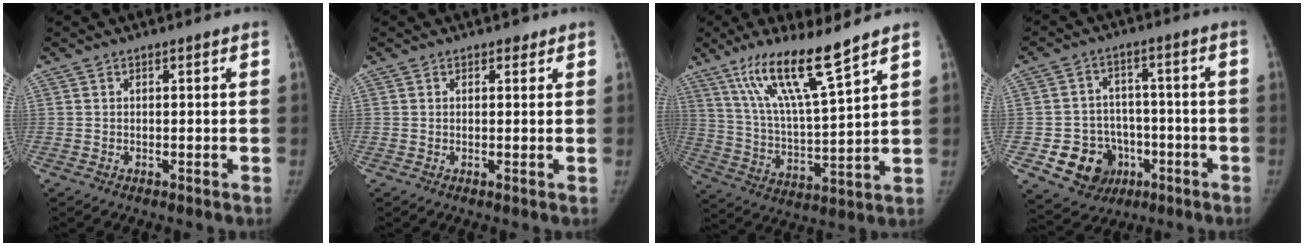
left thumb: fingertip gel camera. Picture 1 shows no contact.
{"total": 1.2, "force": [0.8, 0.8, 0.4], "torque": [0.004, -0.004, 0.007]}
{"total": 14.9, "force": [10.2, 1.3, 10.8], "torque": [-0.192, -0.057, 0.198]}
{"total": 11.8, "force": [-4.4, 10.1, 4.4], "torque": [-0.042, 0.030, -0.056]}